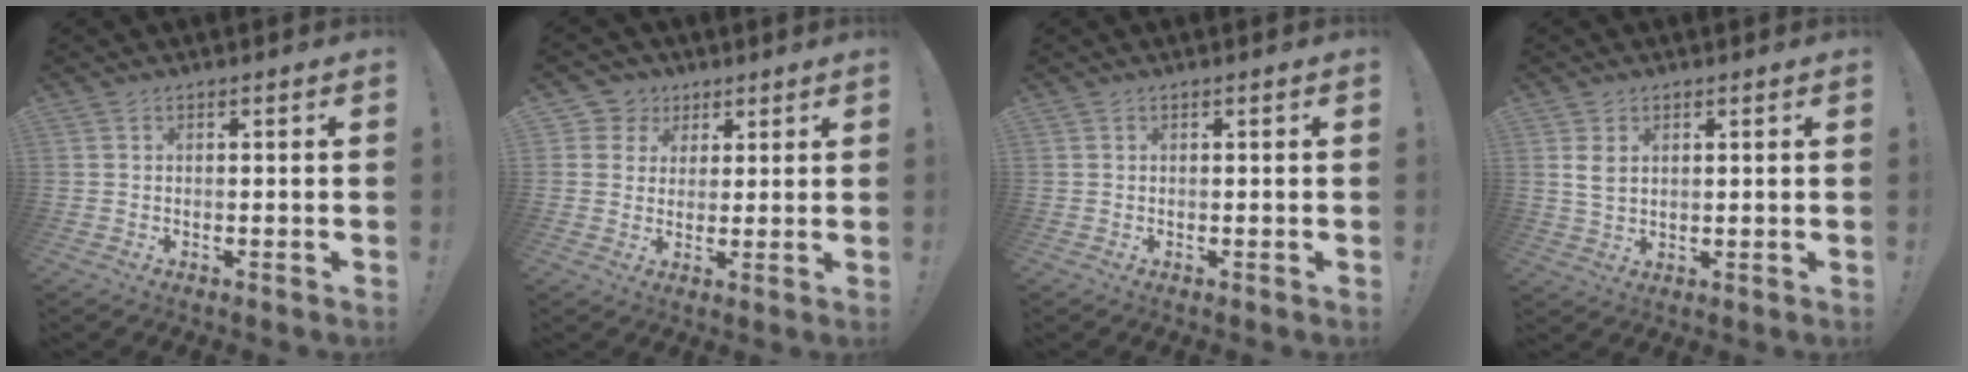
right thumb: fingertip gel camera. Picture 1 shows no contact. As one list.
[{"total": 6.1, "force": [2.2, 5.6, 0.9], "torque": [-0.021, -0.011, 0.045]}, {"total": 0.0}, {"total": 4.3, "force": [1.5, 2.9, 2.9], "torque": [-0.056, -0.001, 0.027]}]